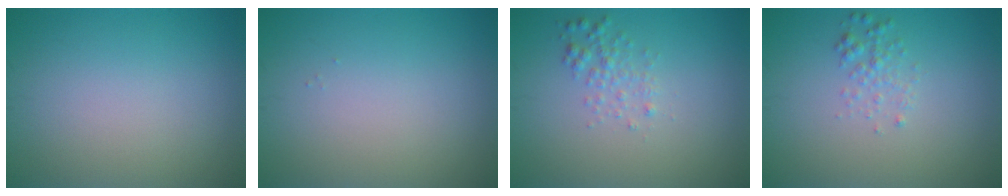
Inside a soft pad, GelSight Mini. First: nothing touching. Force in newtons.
{"total": 0.0}
{"total": 1.5, "press": 1.5, "slide": 0.1}
{"total": 1.4, "press": 1.4, "slide": 0.0}